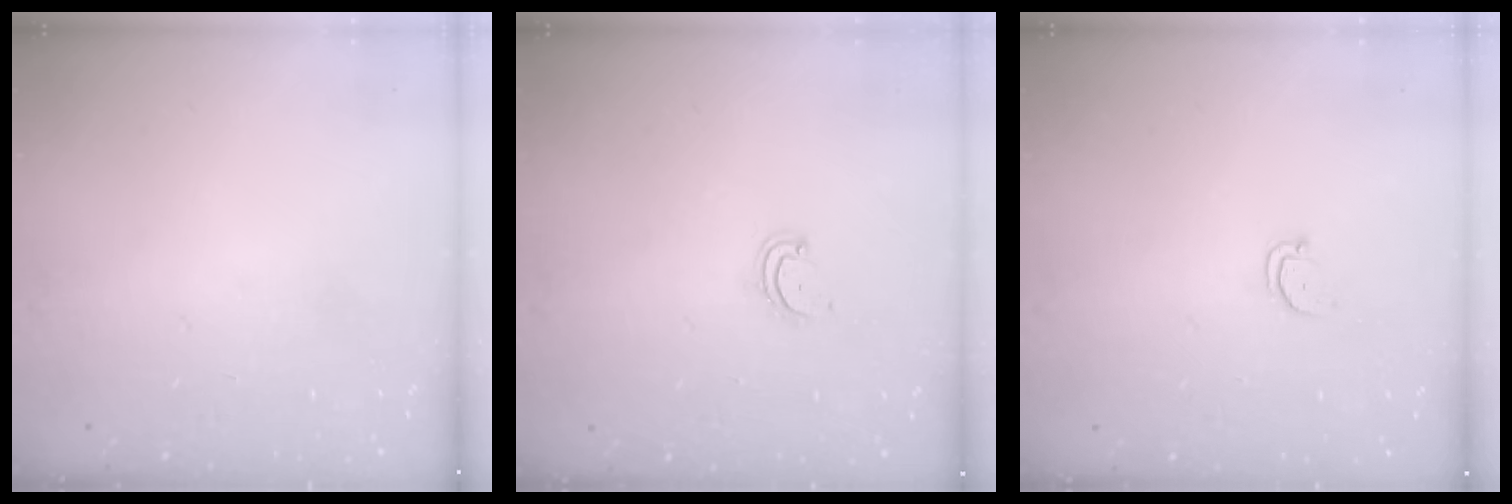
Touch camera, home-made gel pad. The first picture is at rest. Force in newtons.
{"total": 3.6, "press": 3.5, "slide": 0.4}
{"total": 2.2, "press": 2.2, "slide": 0.2}